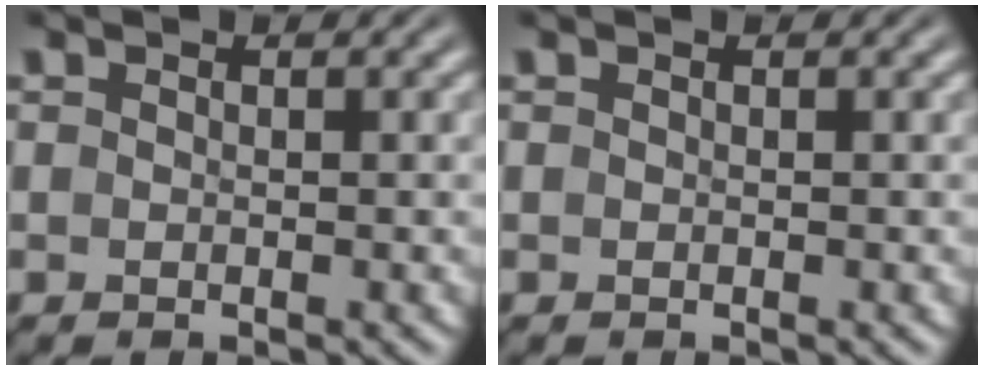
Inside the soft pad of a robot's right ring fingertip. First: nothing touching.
{"total": 0.0}